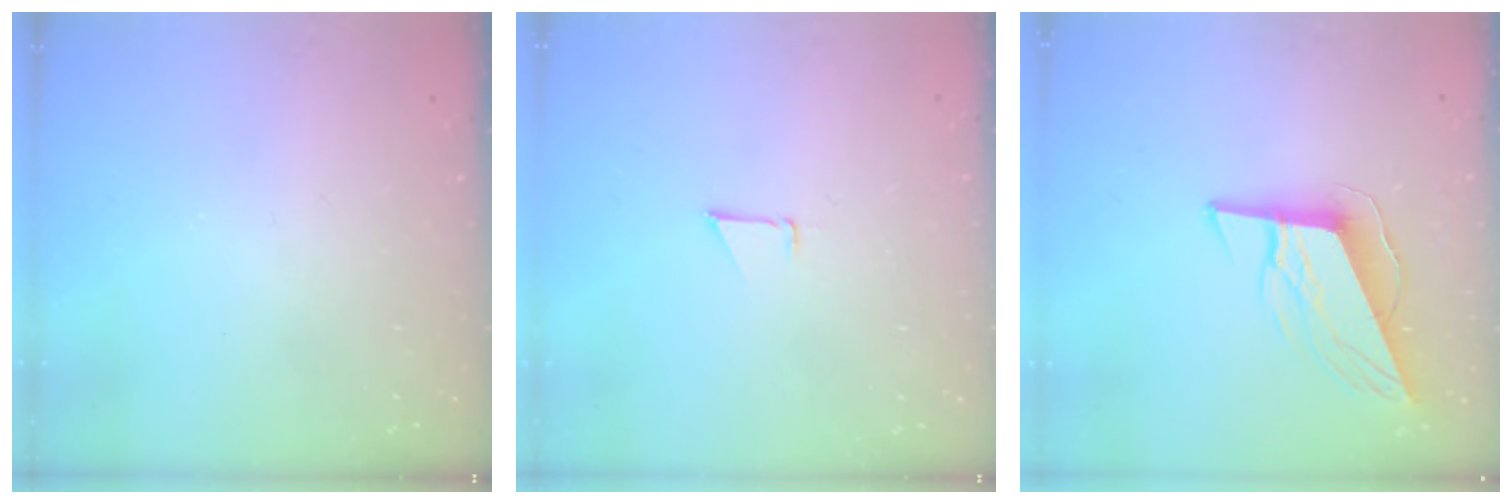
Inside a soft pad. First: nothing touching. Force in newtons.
{"total": 0.9, "press": 0.9, "slide": 0.1}
{"total": 13.0, "press": 12.6, "slide": 3.2}